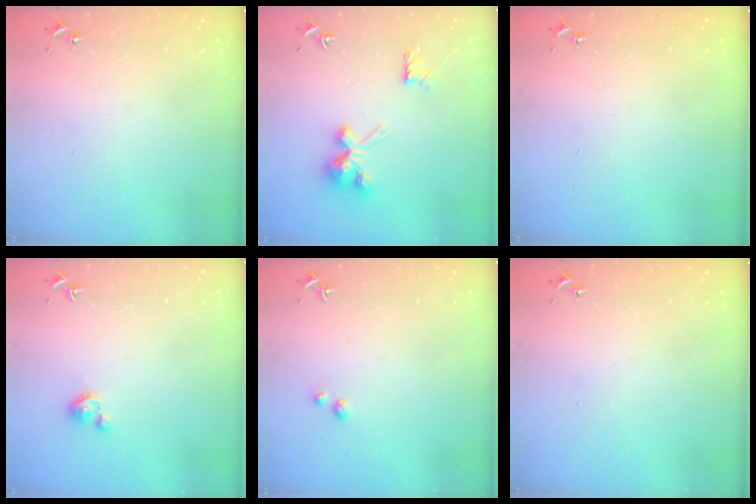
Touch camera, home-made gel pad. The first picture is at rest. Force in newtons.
{"total": 9.9, "press": 9.9, "slide": 0.4}
{"total": 0.0}
{"total": 4.5, "press": 4.5, "slide": 0.4}
{"total": 3.0, "press": 3.0, "slide": 0.1}
{"total": 0.0}